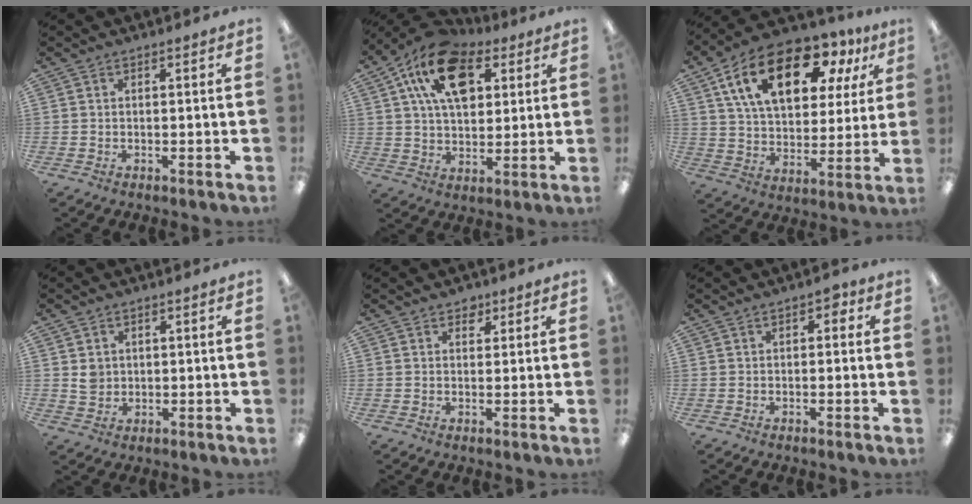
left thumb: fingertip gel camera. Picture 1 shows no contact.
{"total": 17.1, "force": [7.8, 10.3, 11.2], "torque": [-0.190, -0.010, 0.142]}
{"total": 19.8, "force": [10.8, 10.4, 12.9], "torque": [-0.234, -0.024, 0.187]}
{"total": 3.3, "force": [0.7, 3.0, 1.2], "torque": [-0.011, -0.002, 0.010]}
{"total": 2.2, "force": [1.5, 1.5, 0.5], "torque": [0.002, -0.004, 0.023]}
{"total": 1.7, "force": [0.0, 1.2, 1.2], "torque": [-0.015, 0.003, -0.002]}